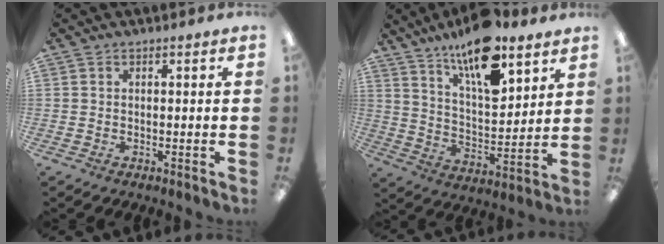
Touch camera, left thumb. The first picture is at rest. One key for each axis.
{"total": 16.7, "fx": 12.1, "fy": 5.6, "fz": 10.1, "tx": -0.167, "ty": -0.069, "tz": 0.202}